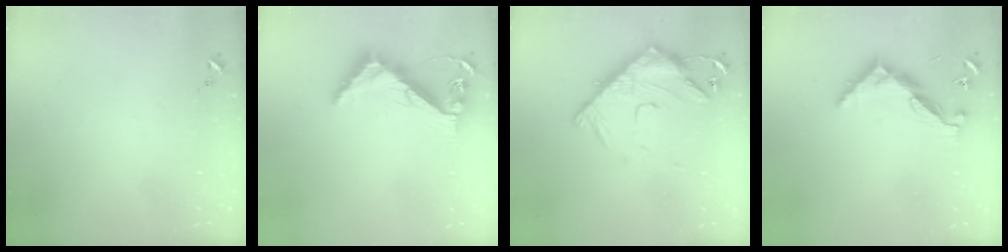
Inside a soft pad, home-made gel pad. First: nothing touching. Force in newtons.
{"total": 8.7, "press": 8.6, "slide": 0.9}
{"total": 15.5, "press": 15.4, "slide": 1.5}
{"total": 9.0, "press": 9.0, "slide": 0.8}